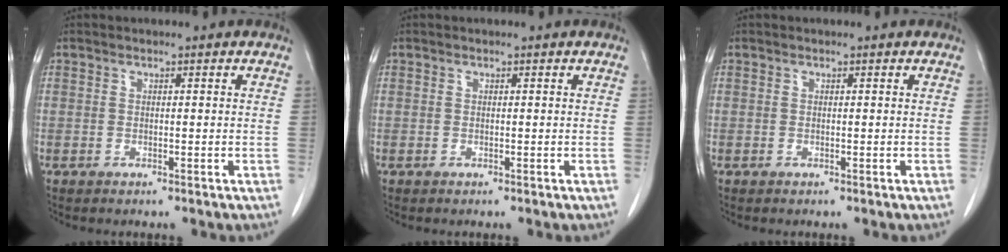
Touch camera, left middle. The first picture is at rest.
{"total": 0.0}
{"total": 0.0}